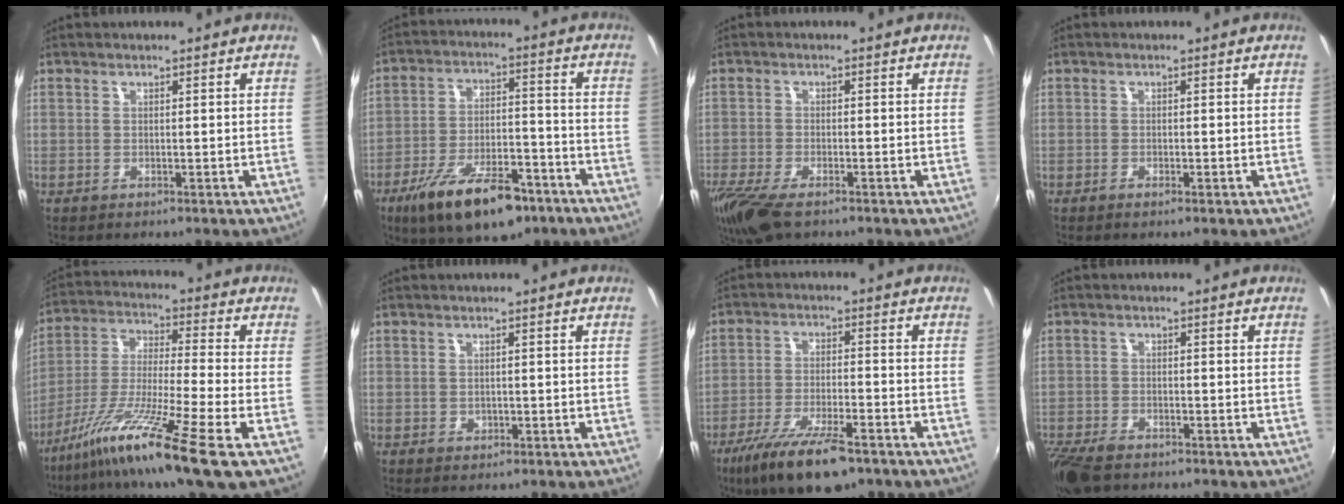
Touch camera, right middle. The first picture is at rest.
{"total": 17.2, "force": [-11.0, 6.6, 11.5], "torque": [-0.215, -0.017, -0.172]}
{"total": 8.8, "force": [-6.3, 2.8, 5.5], "torque": [-0.135, -0.037, -0.122]}
{"total": 1.0, "force": [-0.7, 0.2, 0.7], "torque": [-0.011, -0.001, -0.012]}
{"total": 15.7, "force": [-9.6, -0.7, 12.4], "torque": [-0.247, -0.030, -0.180]}
{"total": 0.9, "force": [-0.2, 0.8, 0.3], "torque": [-0.001, -0.001, -0.003]}
{"total": 14.0, "force": [-9.5, 4.2, 9.4], "torque": [-0.196, -0.030, -0.164]}
{"total": 8.0, "force": [-6.2, 2.9, 4.1], "torque": [-0.114, -0.034, -0.120]}